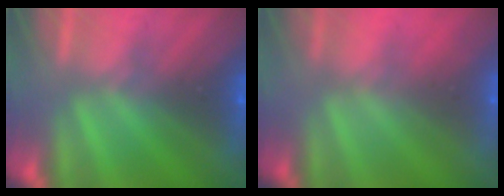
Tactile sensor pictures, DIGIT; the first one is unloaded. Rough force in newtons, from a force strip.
{"total": 2.4}